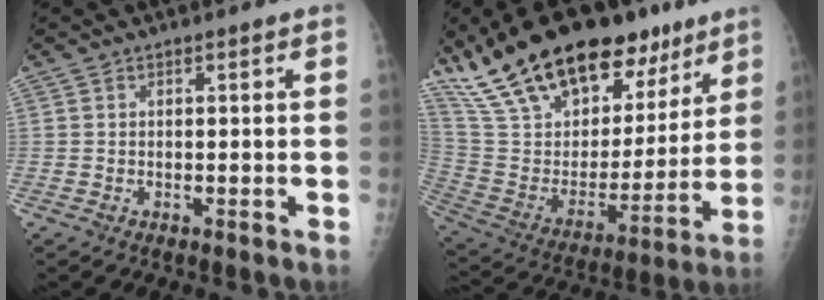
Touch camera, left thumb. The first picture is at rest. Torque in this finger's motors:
{"motor_torque": [0.69, 0.63, 1.47, -1.30, 0.40]}